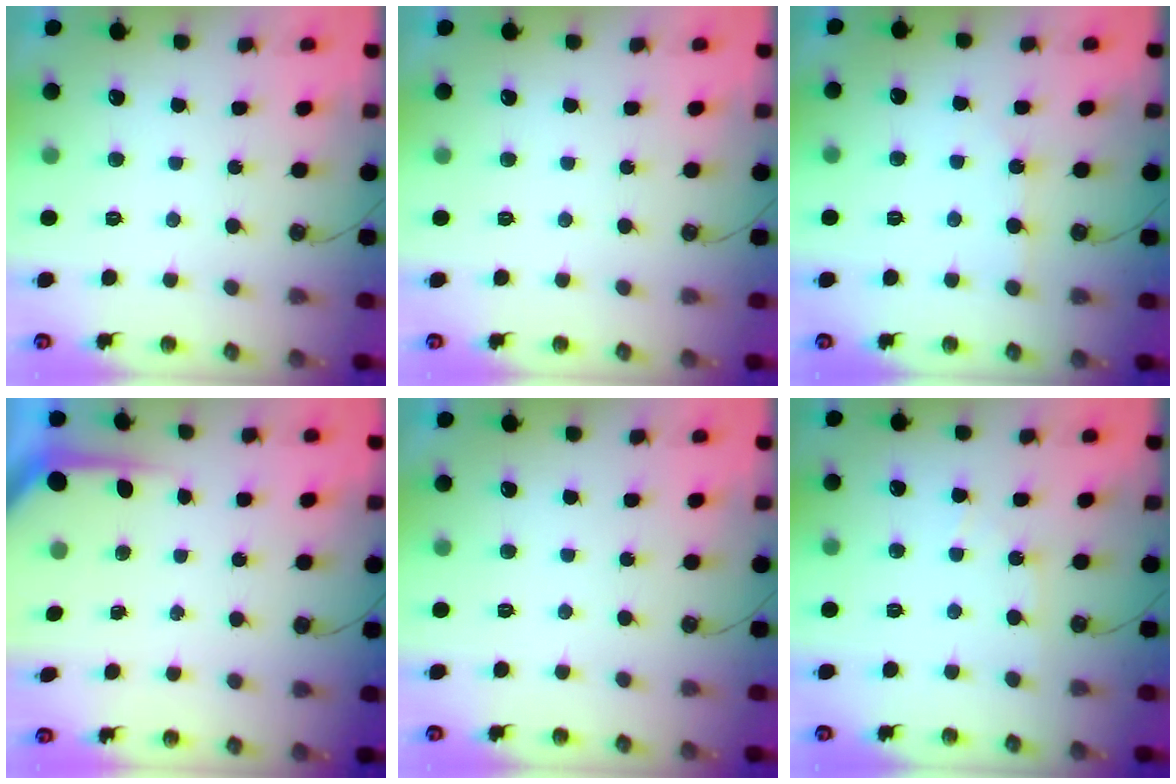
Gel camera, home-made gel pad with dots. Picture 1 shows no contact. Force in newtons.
{"total": 0.0}
{"total": 2.9, "press": 2.8, "slide": 0.5}
{"total": 3.5, "press": 3.5, "slide": 0.4}
{"total": 0.0}
{"total": 4.6, "press": 4.5, "slide": 0.7}